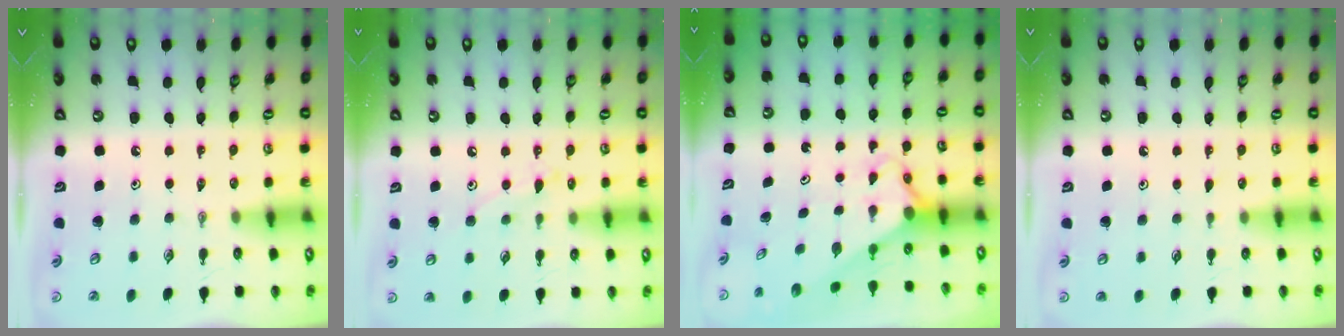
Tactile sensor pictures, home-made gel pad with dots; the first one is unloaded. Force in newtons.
{"total": 7.5, "press": 7.4, "slide": 0.6}
{"total": 2.7, "press": 2.7, "slide": 0.2}
{"total": 2.0, "press": 2.0, "slide": 0.2}